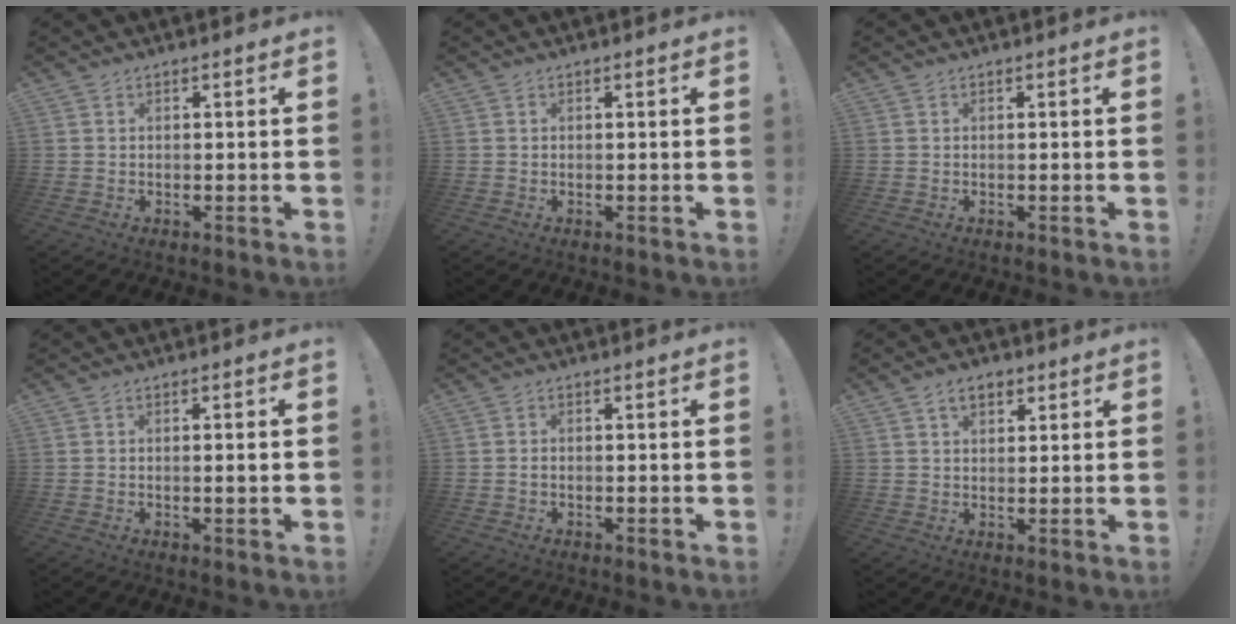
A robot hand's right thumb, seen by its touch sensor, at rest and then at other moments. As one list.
[{"total": 0.0}, {"total": 0.0}, {"total": 2.1, "force": [-0.3, 0.1, 2.0], "torque": [-0.035, 0.001, -0.007]}, {"total": 0.9, "force": [-0.6, 0.5, 0.5], "torque": [-0.018, 0.004, -0.009]}, {"total": 4.8, "force": [2.3, 3.0, 2.8], "torque": [-0.033, -0.004, 0.039]}]